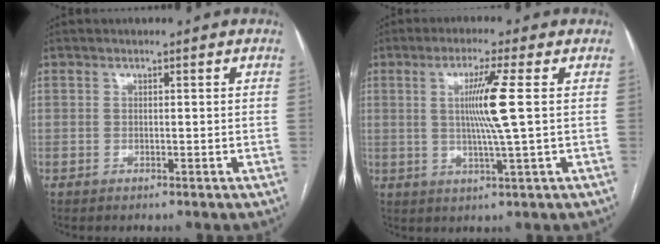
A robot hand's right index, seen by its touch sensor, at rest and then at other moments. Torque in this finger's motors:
{"motor_torque": [0.99, 0.50, 0.23, 0.14]}